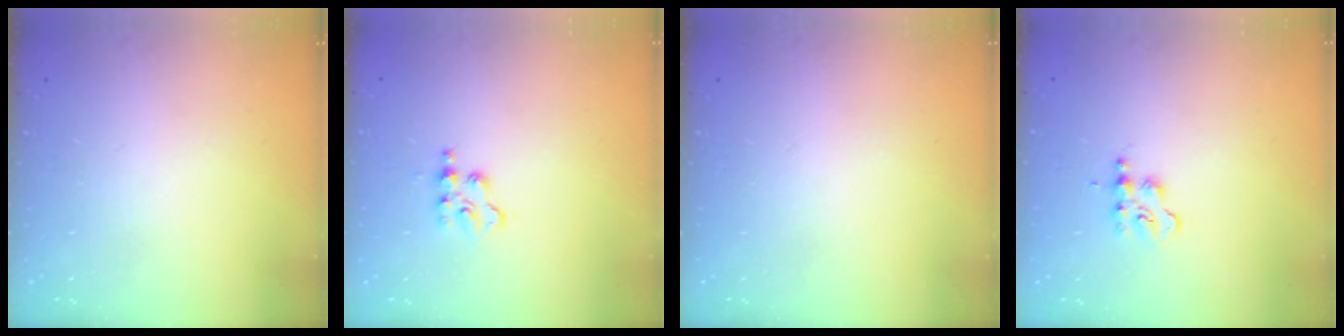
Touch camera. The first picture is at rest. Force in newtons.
{"total": 3.3, "press": 3.2, "slide": 0.5}
{"total": 0.0}
{"total": 2.7, "press": 2.7, "slide": 0.3}